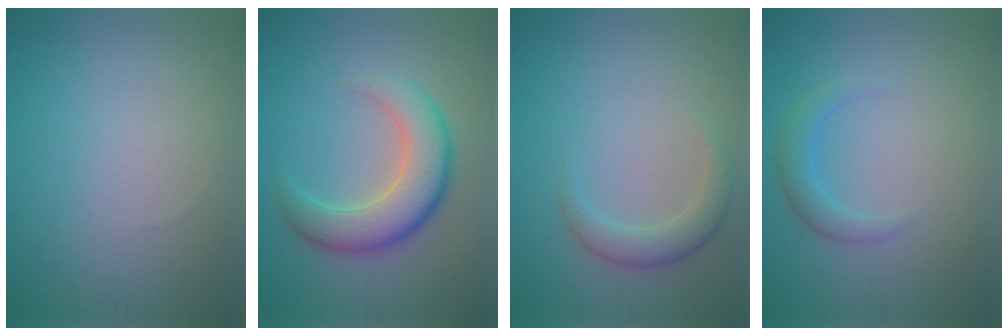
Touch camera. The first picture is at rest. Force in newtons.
{"total": 6.2, "press": 6.2, "slide": 0.3}
{"total": 2.6, "press": 2.6, "slide": 0.2}
{"total": 2.0, "press": 2.0, "slide": 0.1}